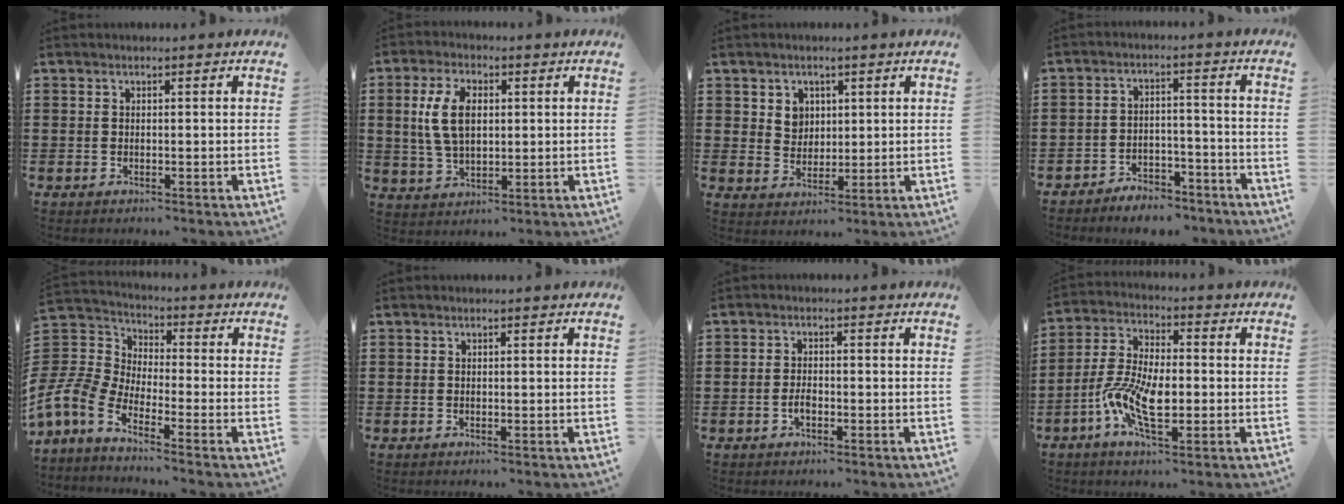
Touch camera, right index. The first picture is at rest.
{"total": 7.8, "force": [1.2, 4.4, 6.3], "torque": [-0.158, 0.008, 0.012]}
{"total": 3.8, "force": [1.7, 3.2, 0.9], "torque": [-0.025, 0.007, 0.030]}
{"total": 4.3, "force": [-4.2, 1.0, 0.1], "torque": [-0.007, 0.009, -0.085]}
{"total": 6.4, "force": [-4.9, 3.4, 2.4], "torque": [-0.097, -0.009, -0.109]}
{"total": 0.0}
{"total": 2.0, "force": [-0.8, 0.9, 1.6], "torque": [-0.041, -0.004, -0.016]}
{"total": 9.5, "force": [-2.8, 3.9, 8.2], "torque": [-0.192, -0.014, -0.055]}